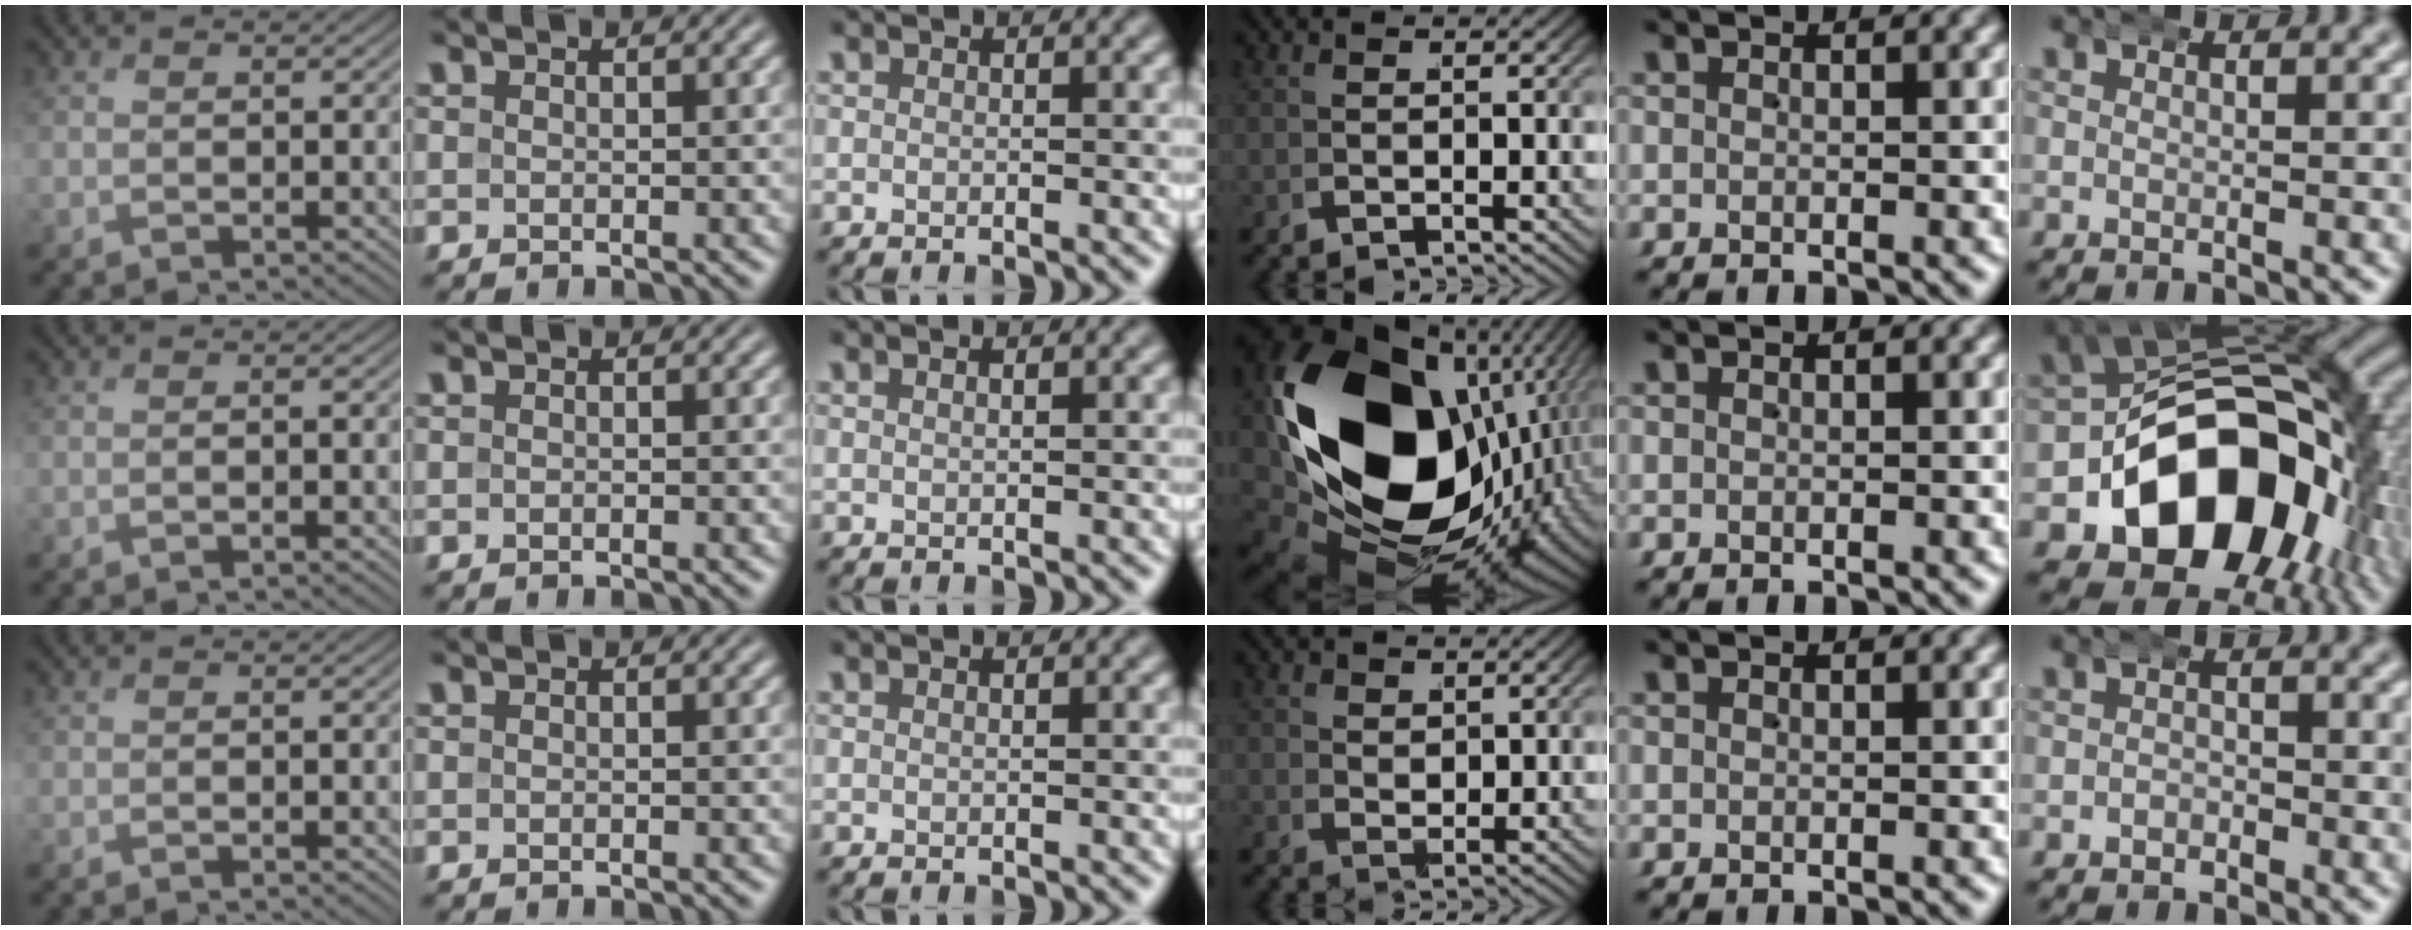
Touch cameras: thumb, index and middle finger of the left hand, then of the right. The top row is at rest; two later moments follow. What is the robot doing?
{"motion": "wrap", "object": "arm wrap"}